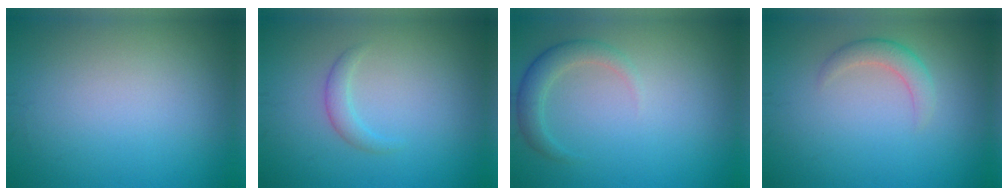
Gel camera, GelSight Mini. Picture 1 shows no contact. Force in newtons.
{"total": 1.4, "press": 1.4, "slide": 0.1}
{"total": 2.3, "press": 2.3, "slide": 0.2}
{"total": 2.0, "press": 1.9, "slide": 0.2}